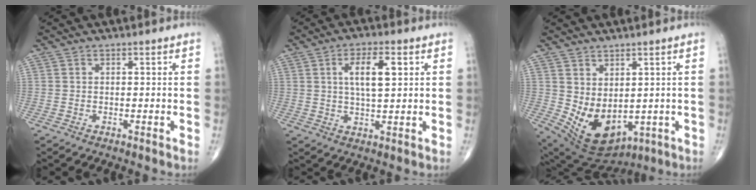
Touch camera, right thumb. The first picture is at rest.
{"total": 7.6, "force": [2.2, 2.7, 6.7], "torque": [-0.112, -0.004, 0.039]}
{"total": 11.4, "force": [0.1, 7.0, 9.0], "torque": [-0.141, -0.018, 0.038]}